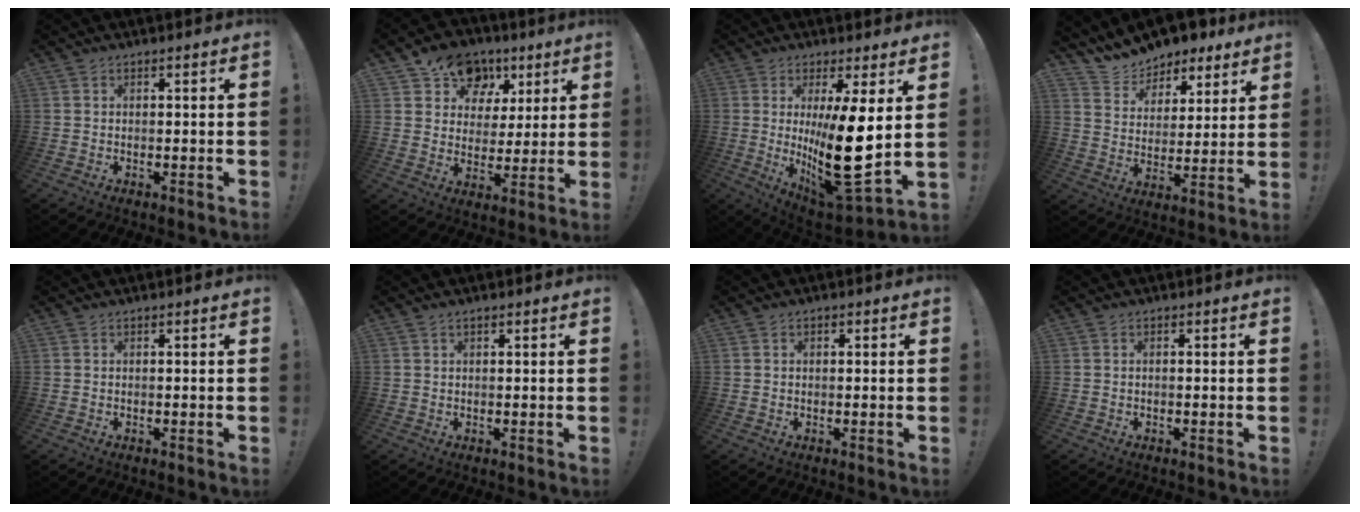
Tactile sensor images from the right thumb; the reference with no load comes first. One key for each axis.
{"total": 13.8, "fx": 7.5, "fy": 10.5, "fz": 4.7, "tx": -0.065, "ty": -0.035, "tz": 0.143}
{"total": 19.6, "fx": 2.0, "fy": 5.6, "fz": 18.6, "tx": -0.298, "ty": -0.051, "tz": 0.039}
{"total": 11.2, "fx": 10.2, "fy": 4.1, "fz": 1.7, "tx": -0.047, "ty": -0.085, "tz": 0.185}
{"total": 0.0}
{"total": 0.8, "fx": 0.5, "fy": 0.3, "fz": 0.6, "tx": -0.020, "ty": 0.003, "tz": 0.011}
{"total": 0.9, "fx": -0.2, "fy": 0.7, "fz": 0.6, "tx": -0.017, "ty": 0.007, "tz": -0.002}
{"total": 0.6, "fx": -0.4, "fy": 0.0, "fz": 0.5, "tx": -0.011, "ty": 0.000, "tz": -0.006}